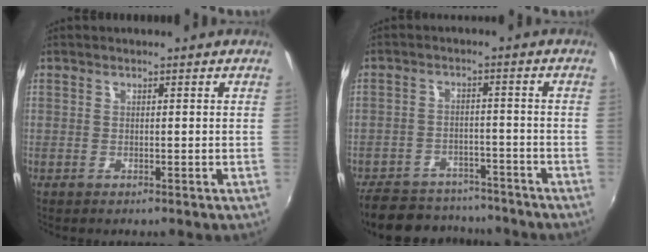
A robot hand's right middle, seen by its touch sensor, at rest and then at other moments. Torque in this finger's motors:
{"motor_torque": [0.09, -0.43, -0.06, 0.00]}